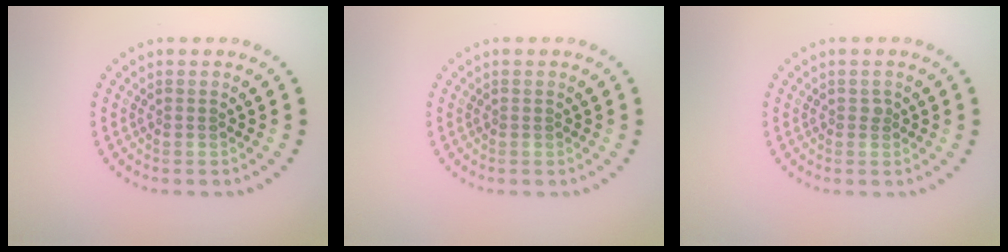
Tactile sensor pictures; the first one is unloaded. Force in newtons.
{"total": 0.0}
{"total": 0.5, "press": 0.4, "slide": 0.3}